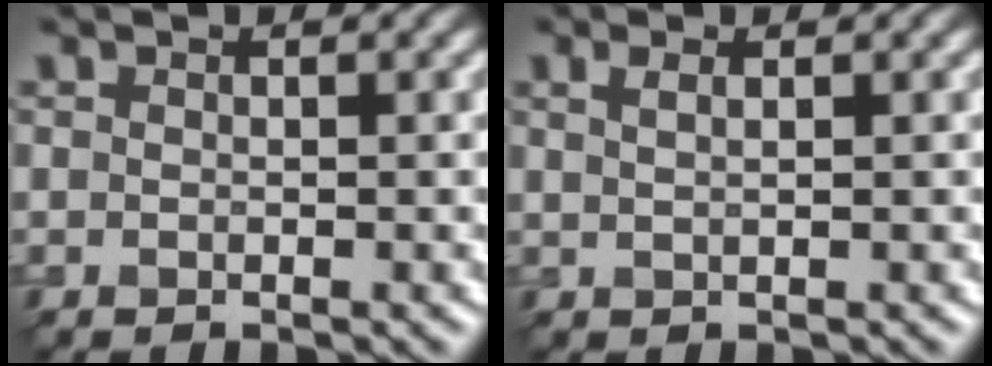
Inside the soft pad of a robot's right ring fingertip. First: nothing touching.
{"total": 1.4, "force": [0.8, 0.6, 1.1], "torque": [-0.014, 0.000, 0.011]}